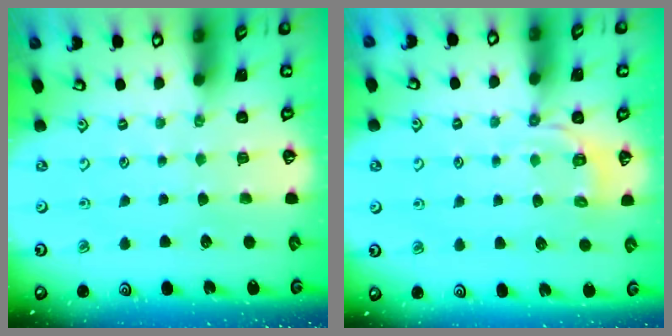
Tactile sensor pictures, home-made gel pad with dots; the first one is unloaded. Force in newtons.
{"total": 3.8, "press": 3.5, "slide": 1.5}